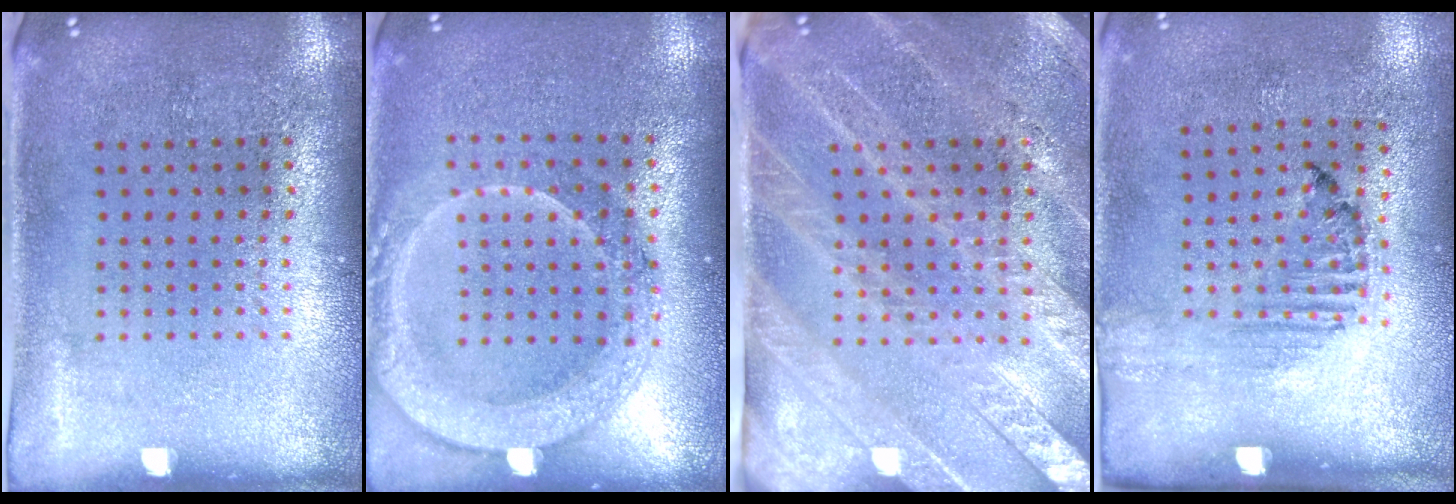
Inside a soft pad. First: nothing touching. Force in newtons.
{"total": 2.0, "press": 1.9, "slide": 0.6}
{"total": 3.6, "press": 3.2, "slide": 1.6}
{"total": 1.5, "press": 1.2, "slide": 0.8}